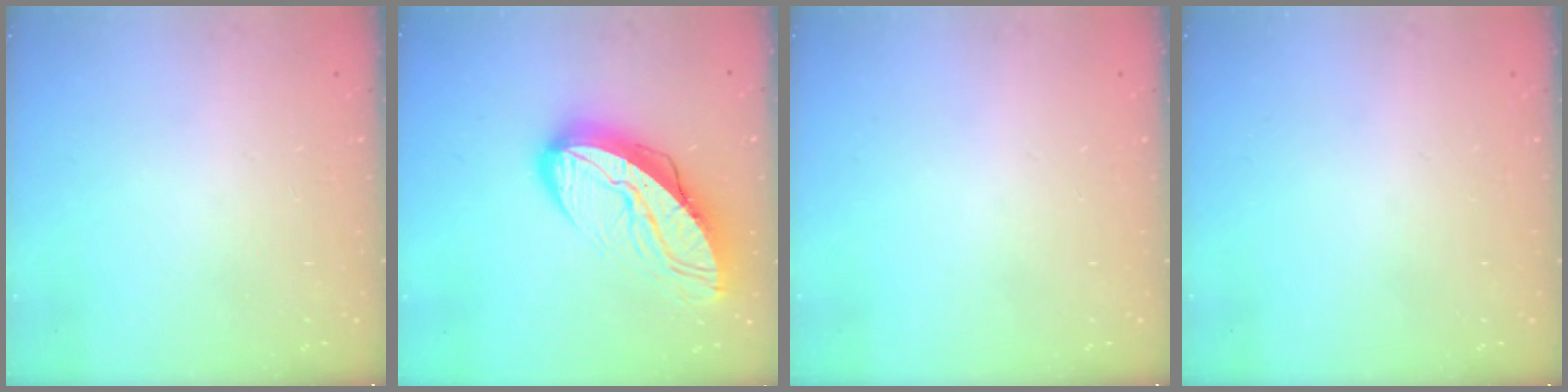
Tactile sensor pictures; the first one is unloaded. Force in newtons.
{"total": 15.9, "press": 15.8, "slide": 1.3}
{"total": 0.0}
{"total": 0.0}